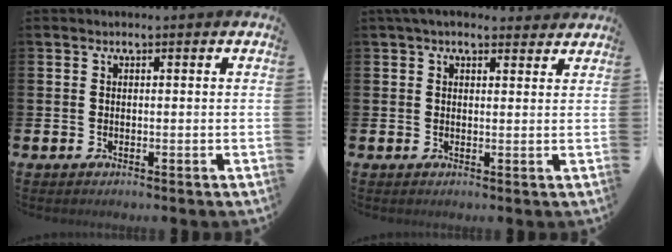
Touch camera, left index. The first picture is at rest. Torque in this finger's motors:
{"motor_torque": [1.11, -1.03, 0.27, 0.21]}